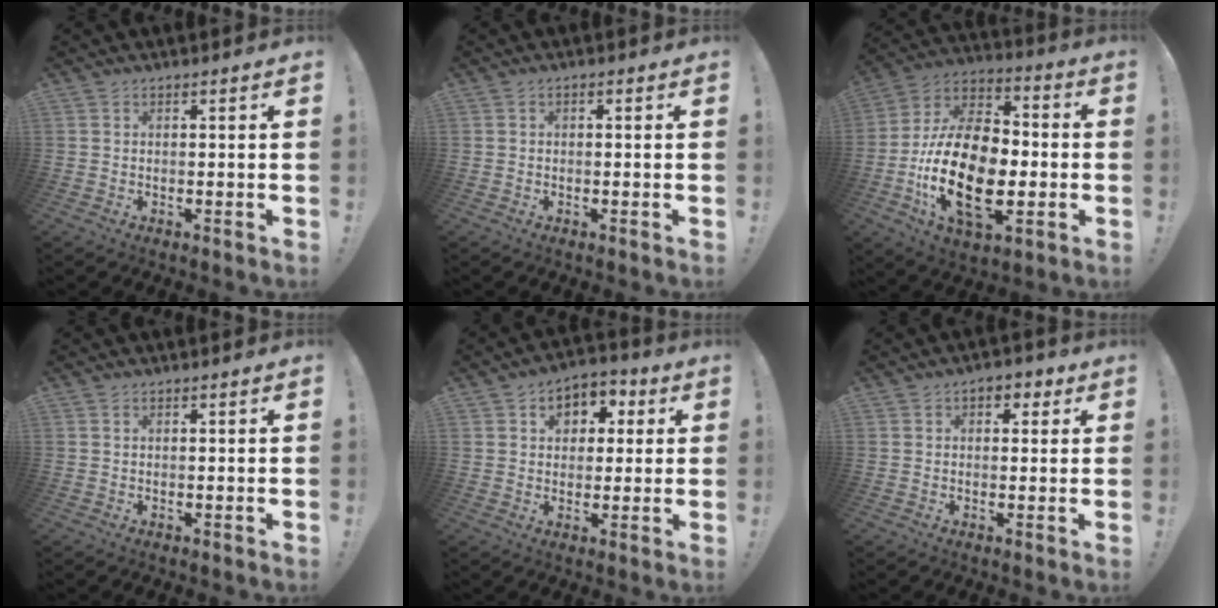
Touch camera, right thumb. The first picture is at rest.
{"total": 0.9, "force": [-0.6, 0.5, 0.4], "torque": [-0.013, 0.005, -0.010]}
{"total": 26.0, "force": [-5.3, 15.1, 20.5], "torque": [-0.395, 0.025, -0.082]}
{"total": 0.0}
{"total": 7.3, "force": [1.7, 6.4, 3.2], "torque": [-0.041, -0.001, 0.033]}
{"total": 3.8, "force": [1.2, 2.8, 2.4], "torque": [-0.024, 0.001, 0.018]}